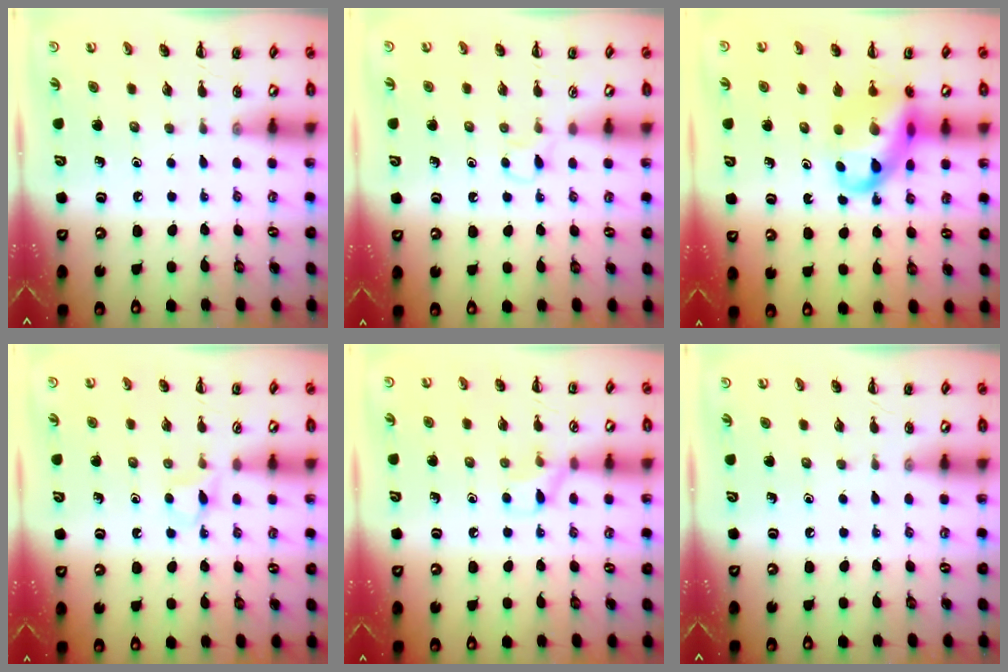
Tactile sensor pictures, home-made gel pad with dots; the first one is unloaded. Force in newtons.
{"total": 2.8, "press": 2.6, "slide": 1.2}
{"total": 13.7, "press": 13.3, "slide": 3.3}
{"total": 3.0, "press": 2.8, "slide": 1.2}
{"total": 7.1, "press": 6.9, "slide": 1.5}
{"total": 0.0}